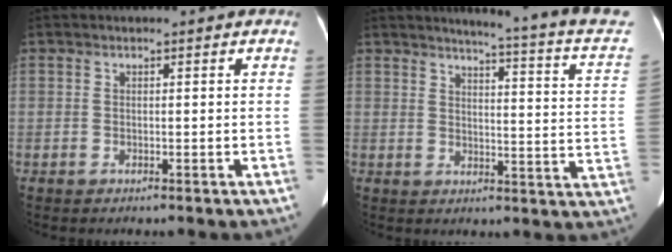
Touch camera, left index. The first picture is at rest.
{"total": 17.1, "force": [15.5, -1.0, 7.2], "torque": [-0.095, -0.090, 0.158]}